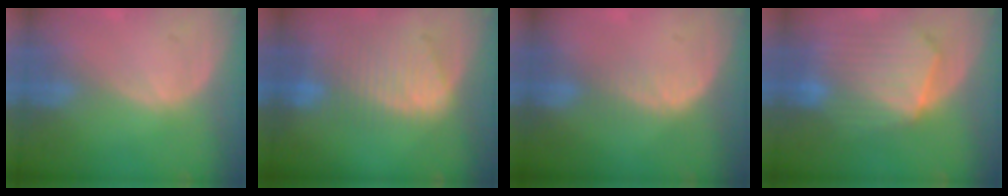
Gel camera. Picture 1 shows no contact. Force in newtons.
{"total": 9.4, "press": 8.2, "slide": 4.7}
{"total": 2.5, "press": 2.0, "slide": 1.6}
{"total": 10.6, "press": 9.3, "slide": 5.2}